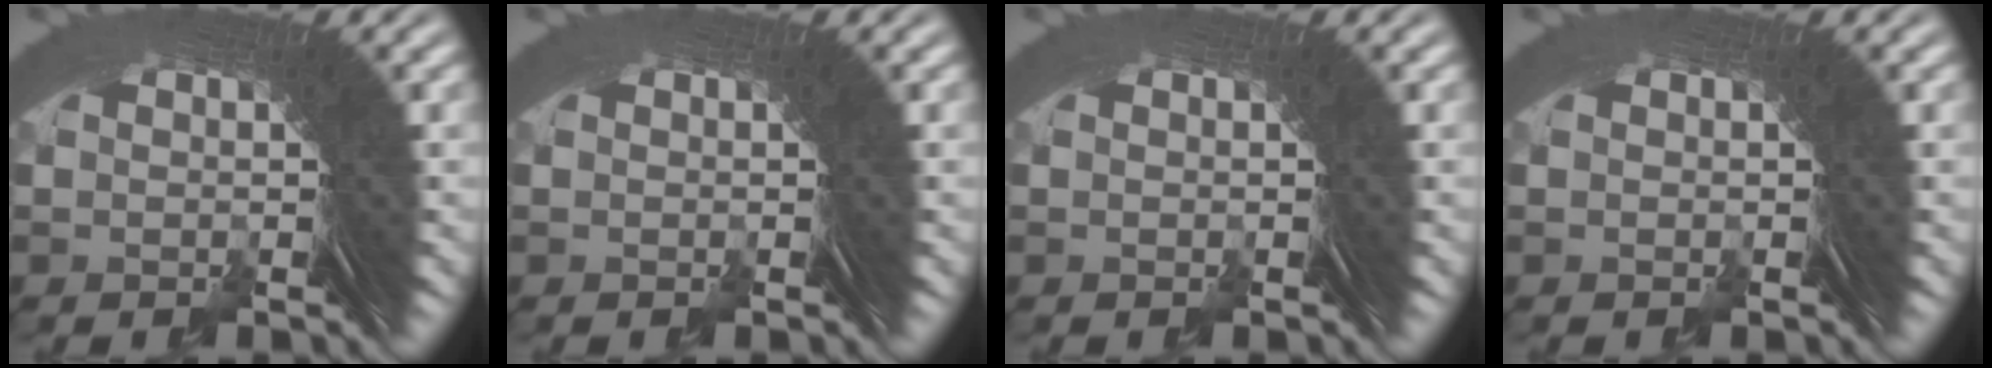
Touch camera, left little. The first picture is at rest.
{"total": 0.0}
{"total": 0.0}
{"total": 0.0}